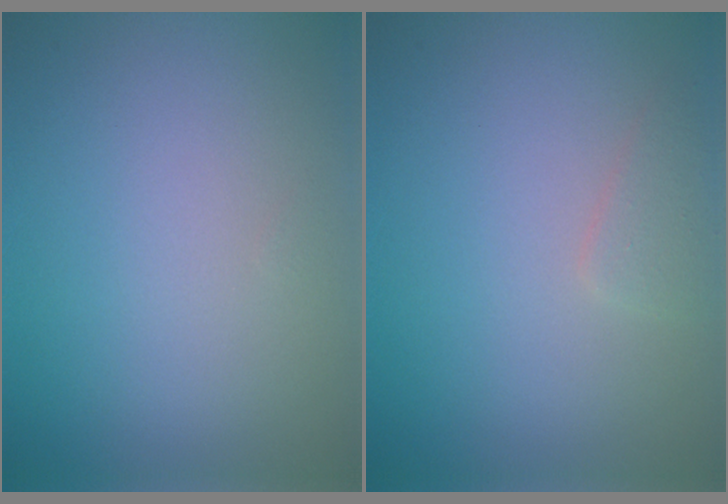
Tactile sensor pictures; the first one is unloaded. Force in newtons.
{"total": 1.2, "press": 1.2, "slide": 0.1}